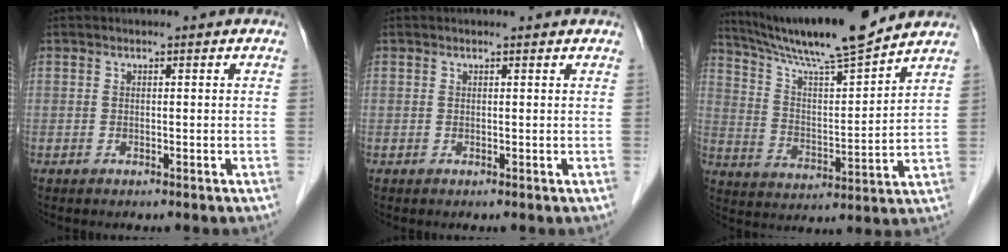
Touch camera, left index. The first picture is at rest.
{"total": 1.4, "force": [1.4, 0.0, 0.2], "torque": [-0.013, 0.005, 0.016]}
{"total": 16.0, "force": [14.3, -0.4, 7.2], "torque": [-0.130, 0.003, 0.241]}